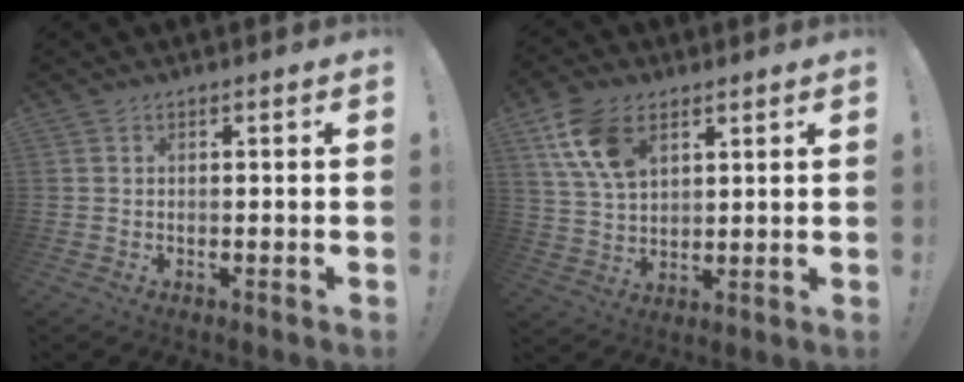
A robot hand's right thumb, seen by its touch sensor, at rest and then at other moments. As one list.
[{"total": 12.8, "force": [6.5, 7.7, 7.8], "torque": [-0.151, -0.014, 0.129]}]